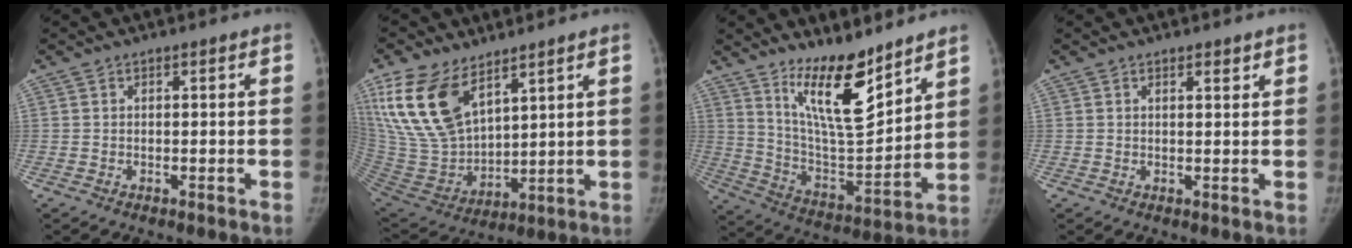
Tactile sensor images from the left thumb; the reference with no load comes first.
{"total": 19.4, "force": [10.9, 10.3, 12.3], "torque": [-0.242, -0.049, 0.226]}
{"total": 15.3, "force": [10.8, 4.4, 9.9], "torque": [-0.130, -0.090, 0.202]}
{"total": 1.0, "force": [0.7, 0.5, 0.6], "torque": [0.002, -0.004, 0.010]}